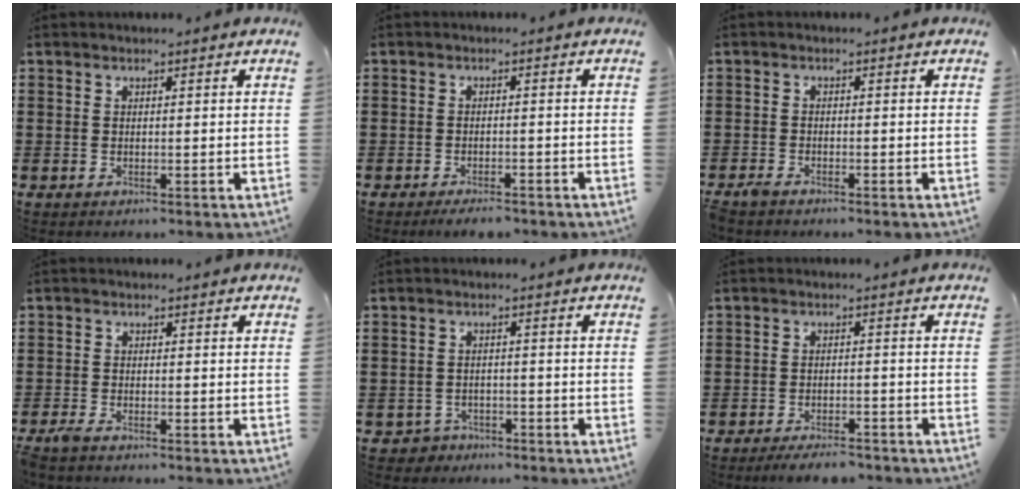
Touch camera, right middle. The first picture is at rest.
{"total": 2.1, "force": [-2.1, 0.3, 0.4], "torque": [-0.011, 0.000, -0.042]}
{"total": 1.4, "force": [-1.2, 0.3, 0.5], "torque": [-0.020, -0.002, -0.027]}
{"total": 1.5, "force": [-1.3, 0.2, 0.8], "torque": [-0.023, -0.002, -0.028]}
{"total": 2.3, "force": [-2.0, 1.0, -0.1], "torque": [-0.008, 0.001, -0.045]}
{"total": 3.2, "force": [-3.1, 0.5, 0.7], "torque": [-0.013, 0.003, -0.062]}